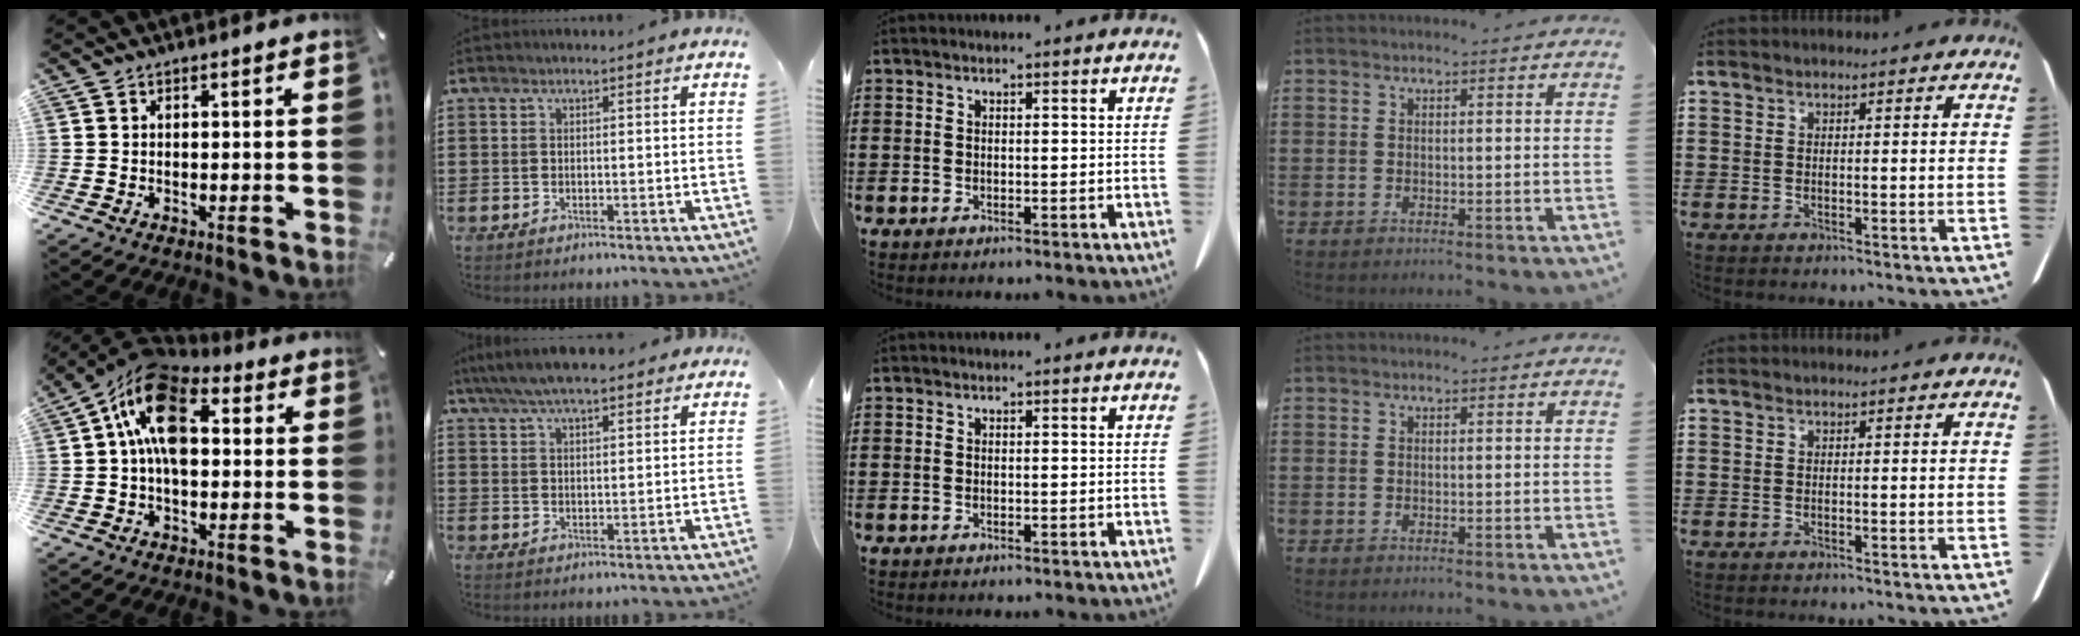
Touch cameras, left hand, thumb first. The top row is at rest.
{"thumb": {"total": 14.6, "force": [2.9, 8.8, 11.2], "torque": [-0.203, 0.000, 0.051]}, "index": {"total": 6.0, "force": [5.1, 1.2, 2.9], "torque": [-0.070, -0.007, 0.094]}}